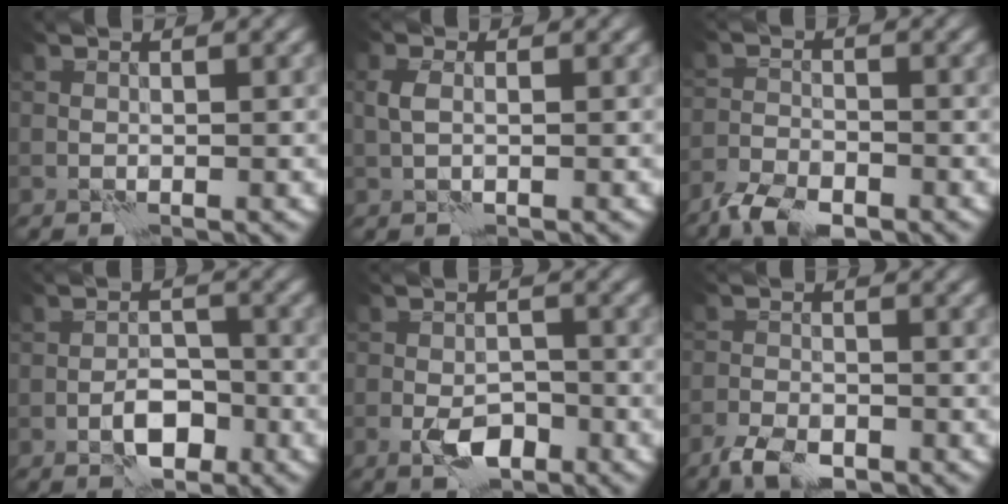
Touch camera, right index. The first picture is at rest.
{"total": 1.4, "force": [0.1, 0.6, 1.2], "torque": [-0.030, 0.004, 0.000]}
{"total": 4.9, "force": [-4.1, 1.7, 2.1], "torque": [-0.038, -0.007, -0.085]}
{"total": 3.4, "force": [-1.9, 1.6, 2.4], "torque": [-0.032, 0.008, -0.032]}
{"total": 3.7, "force": [-2.1, 1.7, 2.5], "torque": [-0.038, 0.000, -0.038]}
{"total": 3.9, "force": [-3.1, 1.5, 1.9], "torque": [-0.033, -0.004, -0.063]}